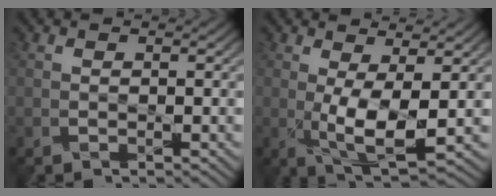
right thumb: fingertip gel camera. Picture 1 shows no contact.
{"total": 5.8, "force": [-0.2, 2.2, 5.4], "torque": [-0.123, -0.008, 0.009]}